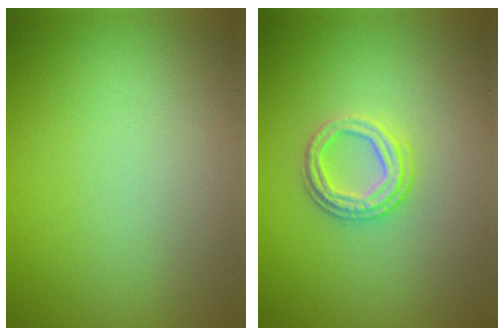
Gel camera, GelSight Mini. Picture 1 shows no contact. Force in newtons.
{"total": 2.9, "press": 2.7, "slide": 1.0}